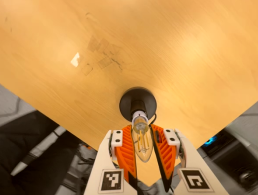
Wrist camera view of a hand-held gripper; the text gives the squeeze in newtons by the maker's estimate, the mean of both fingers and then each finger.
{"total": 12.5, "left": 11.6, "right": 13.4}